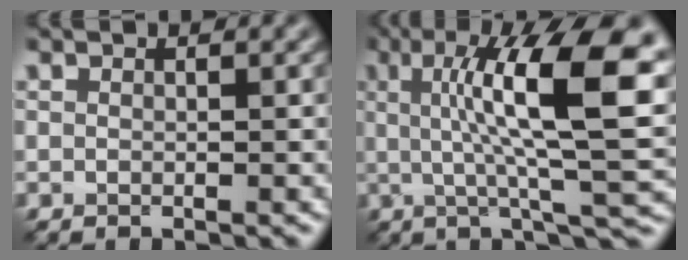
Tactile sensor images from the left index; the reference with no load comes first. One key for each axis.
{"total": 13.9, "fx": 3.0, "fy": 3.4, "fz": 13.1, "tx": -0.178, "ty": 0.013, "tz": 0.040}